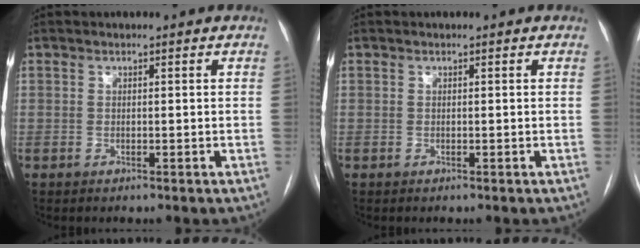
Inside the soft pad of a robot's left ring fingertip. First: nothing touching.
{"total": 0.0}